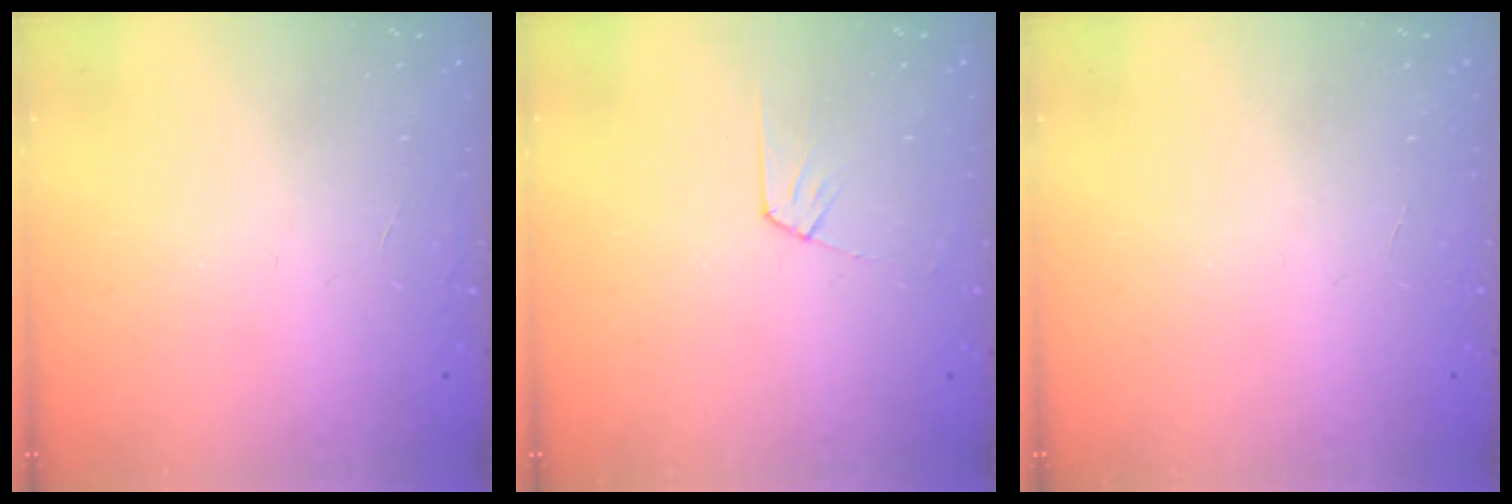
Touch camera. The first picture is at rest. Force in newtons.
{"total": 6.0, "press": 6.0, "slide": 0.6}
{"total": 0.0}